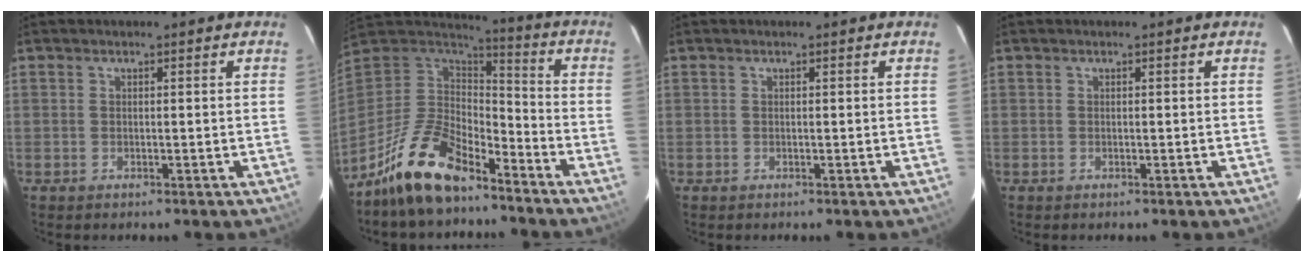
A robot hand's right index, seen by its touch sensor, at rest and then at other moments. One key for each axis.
{"total": 17.0, "fx": -12.4, "fy": 6.9, "fz": 9.4, "tx": -0.205, "ty": -0.001, "tz": -0.231}
{"total": 0.0}
{"total": 0.0}